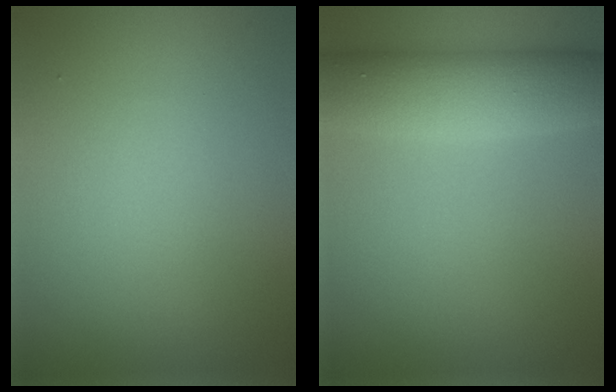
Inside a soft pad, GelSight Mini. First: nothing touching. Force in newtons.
{"total": 7.7, "press": 7.7, "slide": 0.3}